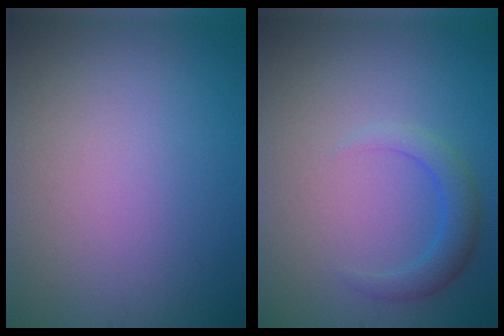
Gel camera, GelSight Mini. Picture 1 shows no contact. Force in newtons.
{"total": 2.5, "press": 2.5, "slide": 0.1}